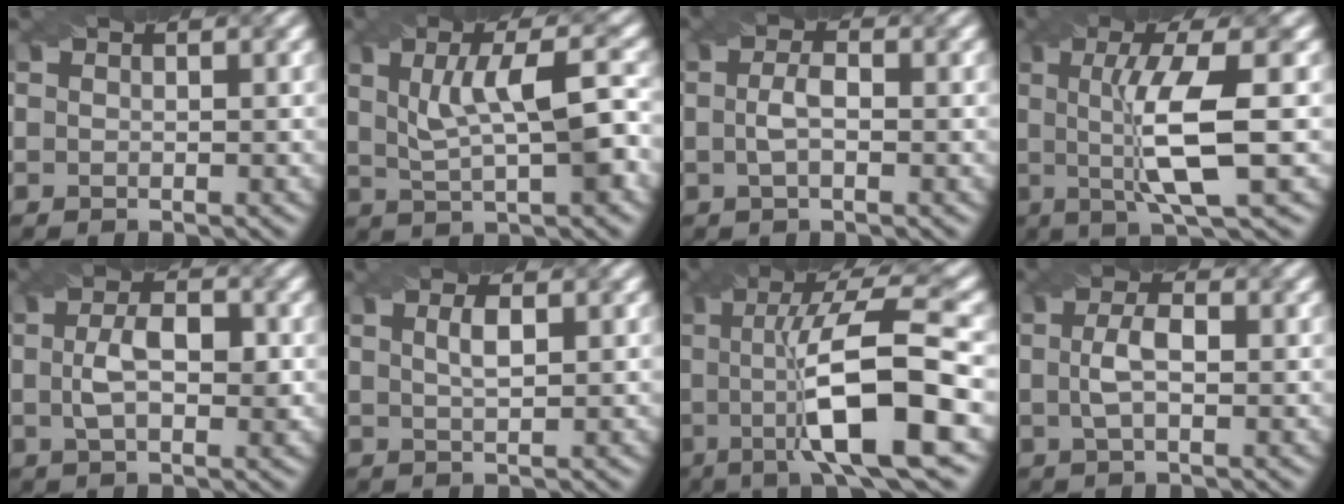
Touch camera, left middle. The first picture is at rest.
{"total": 6.9, "force": [1.3, 2.0, 6.5], "torque": [-0.105, 0.009, 0.023]}
{"total": 2.1, "force": [-0.2, 0.8, 1.9], "torque": [-0.044, 0.002, -0.005]}
{"total": 8.1, "force": [0.2, 1.6, 7.9], "torque": [-0.134, -0.002, 0.006]}
{"total": 4.4, "force": [0.1, 2.1, 3.9], "torque": [-0.075, 0.003, 0.001]}
{"total": 2.0, "force": [0.7, 0.6, 1.8], "torque": [-0.031, 0.004, 0.013]}
{"total": 11.7, "force": [-0.9, 2.6, 11.4], "torque": [-0.173, 0.009, -0.018]}
{"total": 2.9, "force": [0.1, 1.1, 2.7], "torque": [-0.060, 0.004, -0.002]}